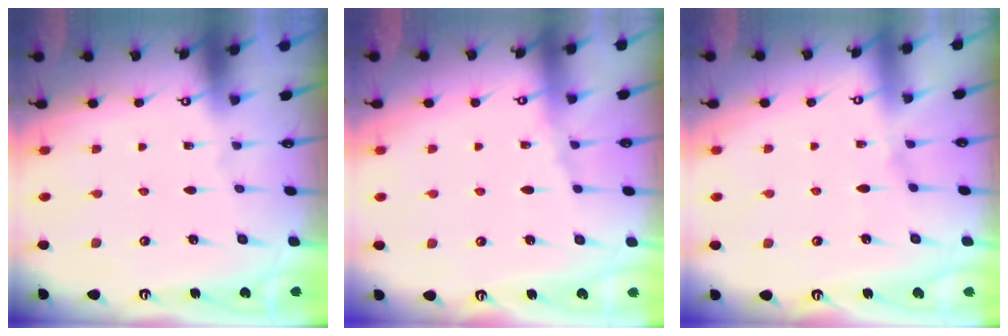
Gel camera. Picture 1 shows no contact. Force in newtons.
{"total": 5.1, "press": 5.0, "slide": 0.7}
{"total": 2.8, "press": 2.8, "slide": 0.5}